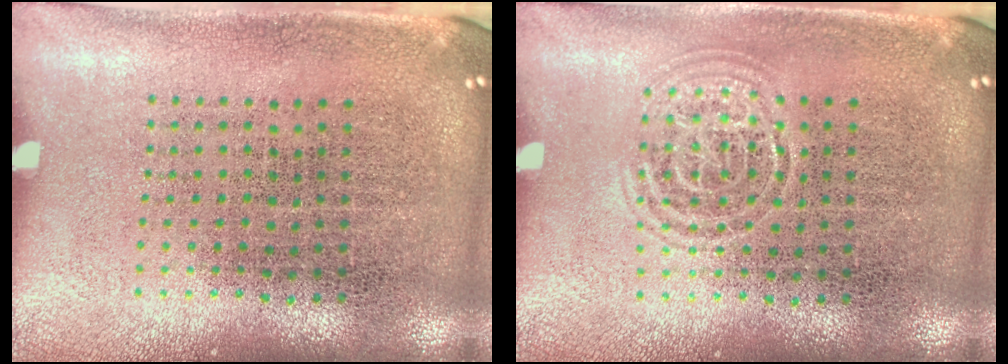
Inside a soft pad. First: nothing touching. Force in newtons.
{"total": 1.0, "press": 1.0, "slide": 0.1}